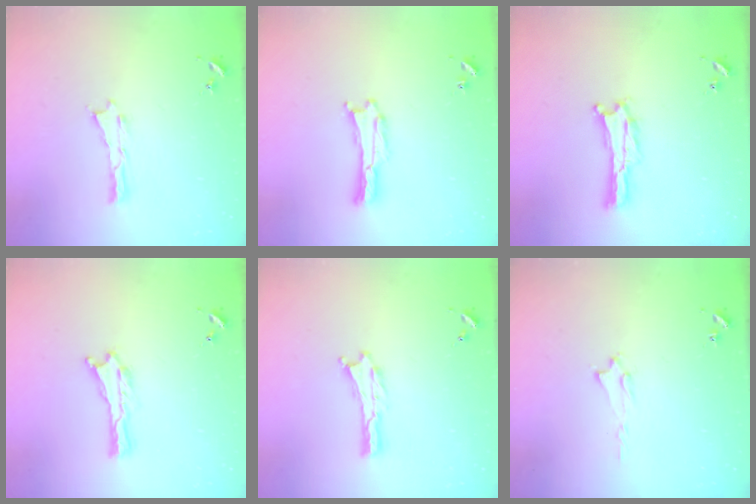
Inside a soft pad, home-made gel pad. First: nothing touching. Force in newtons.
{"total": 0.7, "press": 0.7, "slide": 0.1}
{"total": 0.0}
{"total": 0.0}
{"total": 0.0}
{"total": 1.7, "press": 1.6, "slide": 0.2}